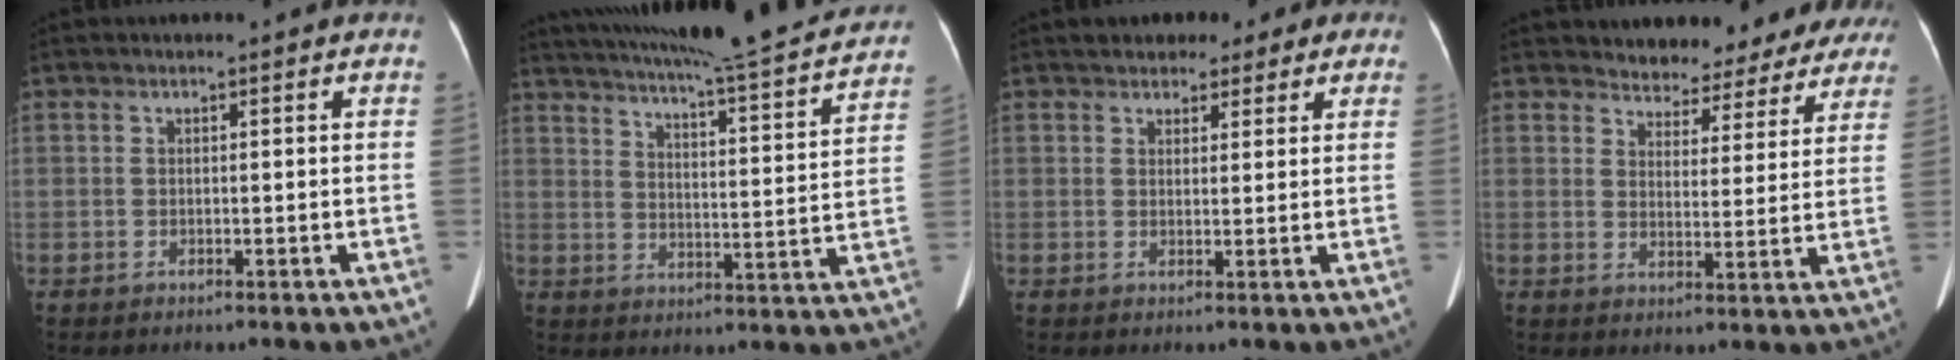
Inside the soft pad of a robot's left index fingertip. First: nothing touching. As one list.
[{"total": 25.7, "force": [22.7, 2.1, 11.8], "torque": [-0.191, -0.043, 0.292]}, {"total": 7.7, "force": [5.6, 4.2, 3.1], "torque": [-0.017, 0.007, 0.065]}, {"total": 15.5, "force": [14.6, 4.5, 2.7], "torque": [-0.008, -0.035, 0.154]}]